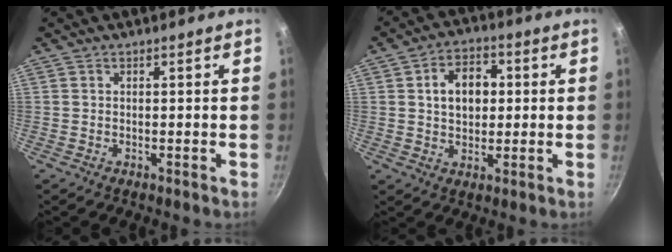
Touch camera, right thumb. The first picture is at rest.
{"total": 8.7, "force": [1.4, 6.2, 6.0], "torque": [-0.068, 0.011, 0.017]}